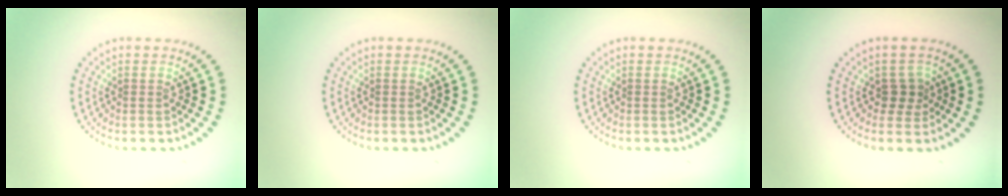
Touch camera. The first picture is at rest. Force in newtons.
{"total": 0.0}
{"total": 0.0}
{"total": 1.7, "press": 1.3, "slide": 1.0}